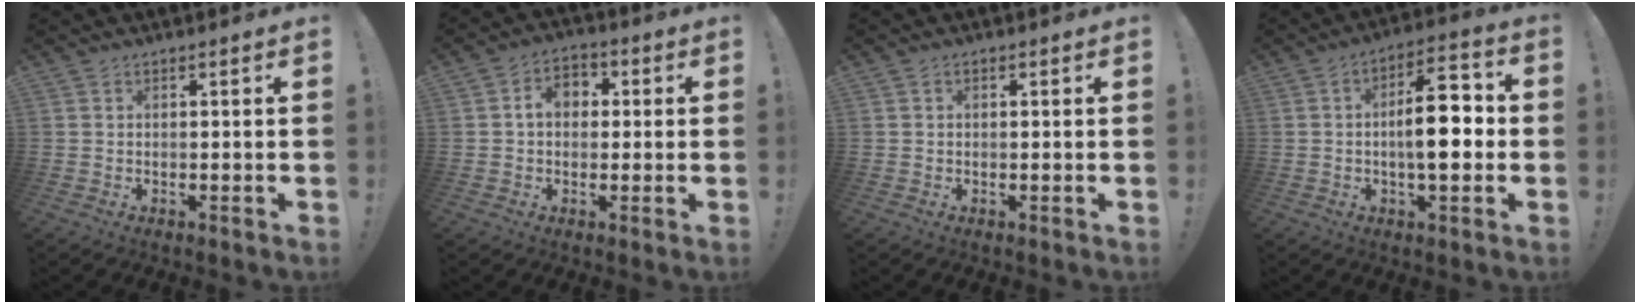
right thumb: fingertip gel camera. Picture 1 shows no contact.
{"total": 6.8, "force": [0.9, 5.1, 4.3], "torque": [-0.062, 0.011, 0.015]}
{"total": 0.6, "force": [-0.2, 0.5, 0.3], "torque": [-0.004, 0.003, -0.003]}
{"total": 13.8, "force": [-1.1, 5.6, 12.6], "torque": [-0.186, 0.012, -0.024]}